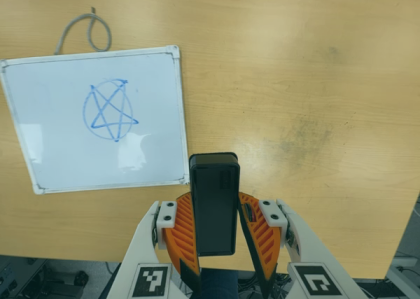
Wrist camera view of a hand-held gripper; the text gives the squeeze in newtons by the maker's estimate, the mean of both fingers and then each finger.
{"total": 5.2, "left": 4.9, "right": 5.4}